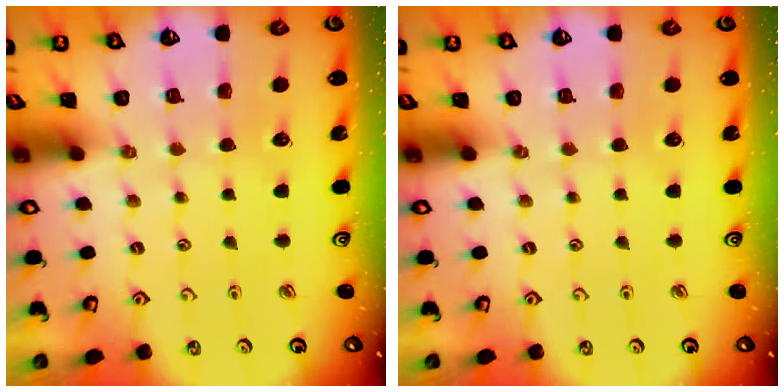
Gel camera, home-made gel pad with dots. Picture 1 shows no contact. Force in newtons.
{"total": 0.0}